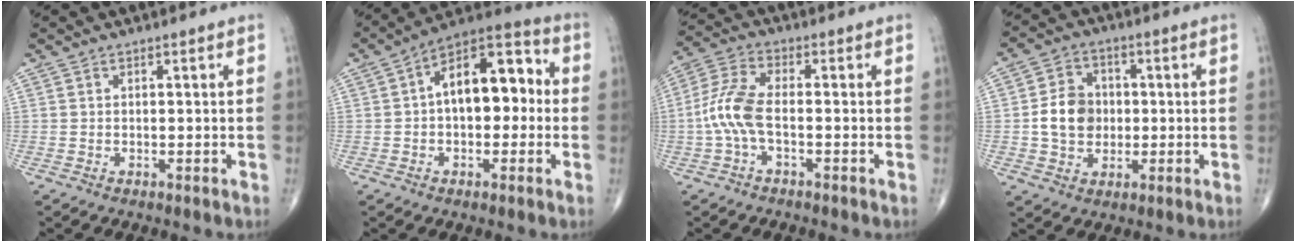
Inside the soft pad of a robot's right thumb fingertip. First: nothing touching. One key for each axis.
{"total": 14.2, "fx": 0.6, "fy": 8.0, "fz": 11.7, "tx": -0.146, "ty": 0.044, "tz": -0.006}
{"total": 7.7, "fx": -1.6, "fy": 3.2, "fz": 6.9, "tx": -0.167, "ty": 0.022, "tz": -0.039}
{"total": 8.6, "fx": -0.3, "fy": 7.1, "fz": 4.9, "tx": -0.063, "ty": 0.012, "tz": -0.010}